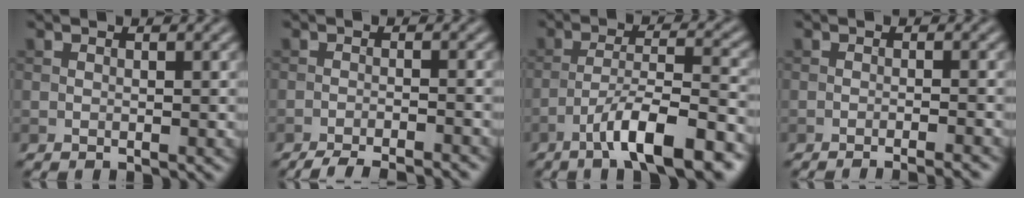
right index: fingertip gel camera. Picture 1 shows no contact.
{"total": 5.9, "force": [-5.4, 0.9, 2.2], "torque": [-0.034, -0.009, -0.079]}
{"total": 9.7, "force": [-6.0, 2.0, 7.3], "torque": [-0.115, 0.013, -0.099]}
{"total": 3.3, "force": [-2.5, 0.5, 2.1], "torque": [-0.021, 0.006, -0.041]}